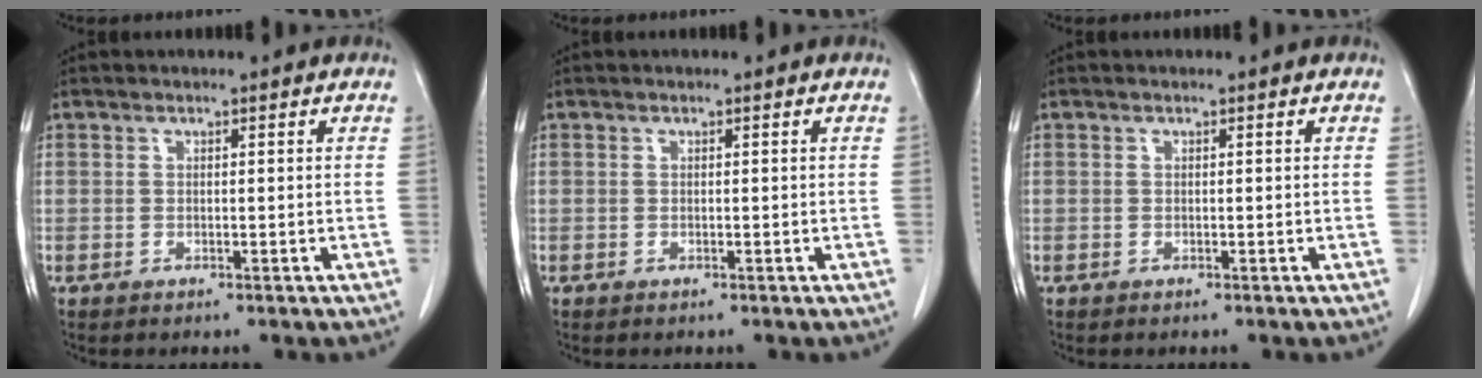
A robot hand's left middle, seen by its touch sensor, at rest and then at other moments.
{"total": 0.0}
{"total": 0.0}